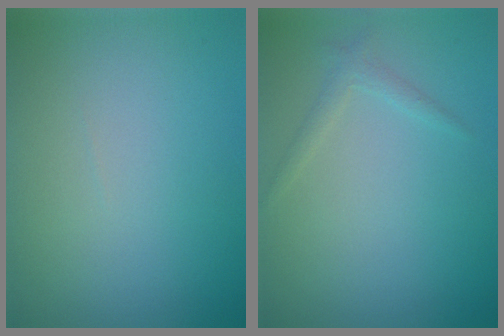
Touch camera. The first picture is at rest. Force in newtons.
{"total": 1.1, "press": 1.1, "slide": 0.1}